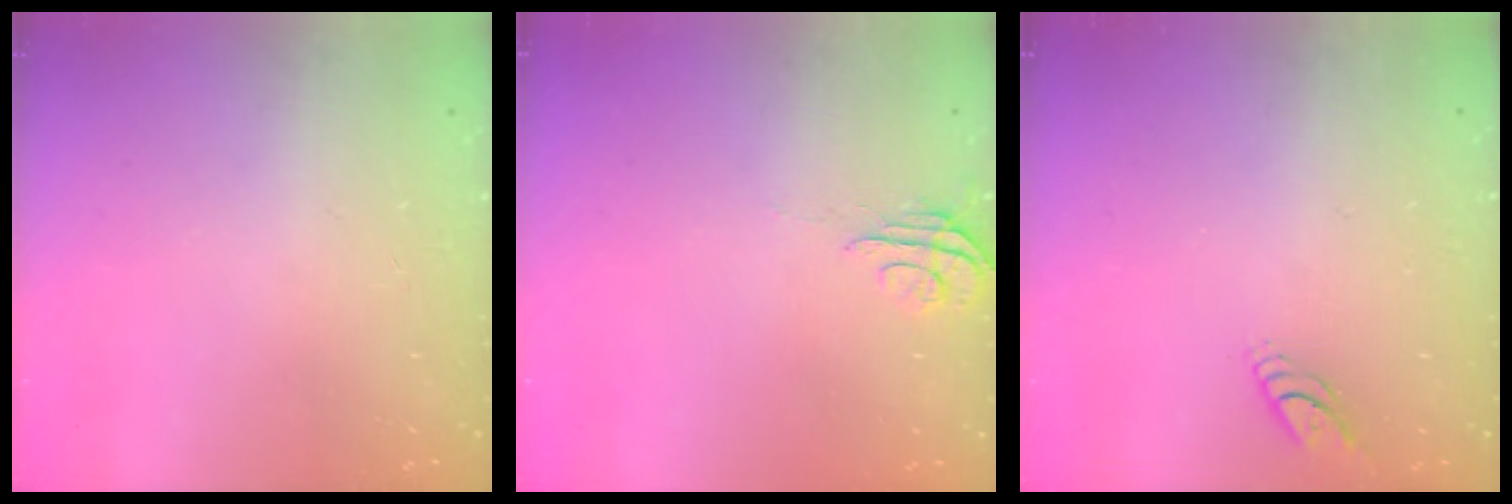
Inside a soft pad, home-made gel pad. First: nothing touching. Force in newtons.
{"total": 4.9, "press": 4.8, "slide": 0.4}
{"total": 4.0, "press": 4.0, "slide": 0.2}